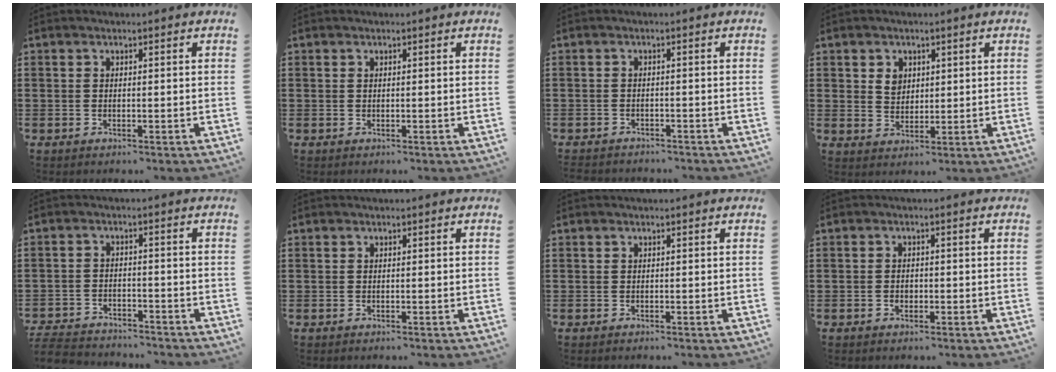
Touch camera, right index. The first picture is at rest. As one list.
[{"total": 0.0}, {"total": 1.4, "force": [-1.4, 0.0, -0.1], "torque": [-0.004, -0.001, -0.031]}, {"total": 2.9, "force": [1.3, 2.3, 1.2], "torque": [-0.032, 0.009, 0.023]}, {"total": 4.1, "force": [-4.1, 0.3, 0.2], "torque": [-0.021, -0.006, -0.091]}, {"total": 0.0}, {"total": 0.0}, {"total": 1.1, "force": [-0.4, 0.8, 0.7], "torque": [-0.016, 0.001, -0.007]}]